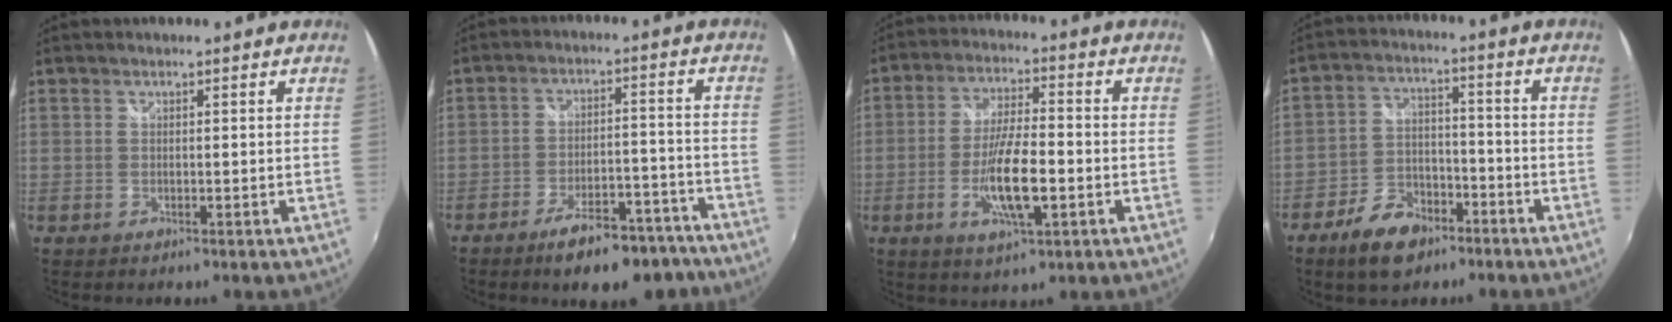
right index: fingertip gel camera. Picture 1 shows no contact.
{"total": 13.2, "force": [-10.4, 4.6, 6.8], "torque": [-0.110, 0.016, -0.142]}
{"total": 10.7, "force": [-3.1, 2.6, 9.9], "torque": [-0.193, -0.008, -0.057]}
{"total": 10.1, "force": [-6.8, 5.5, 5.0], "torque": [-0.116, 0.011, -0.116]}